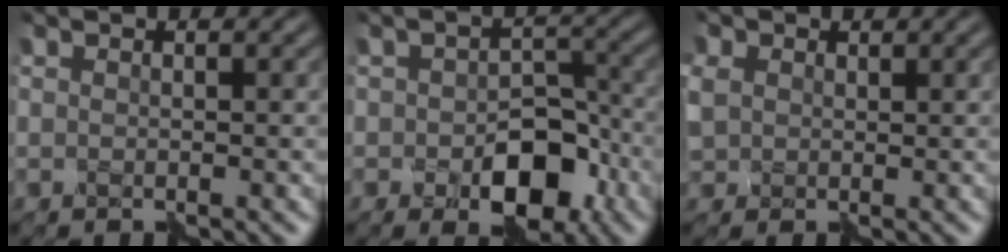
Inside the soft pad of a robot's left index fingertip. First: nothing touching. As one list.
[{"total": 6.0, "force": [-2.2, 3.8, 4.0], "torque": [-0.057, -0.008, -0.033]}, {"total": 3.2, "force": [0.8, 2.8, 1.3], "torque": [-0.057, 0.011, 0.014]}]